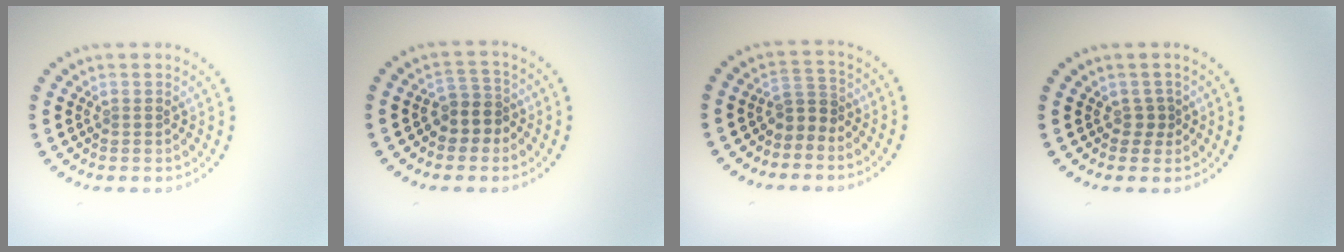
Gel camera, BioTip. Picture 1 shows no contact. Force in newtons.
{"total": 2.6, "press": 2.3, "slide": 1.3}
{"total": 1.9, "press": 1.4, "slide": 1.4}
{"total": 1.0, "press": 0.8, "slide": 0.7}